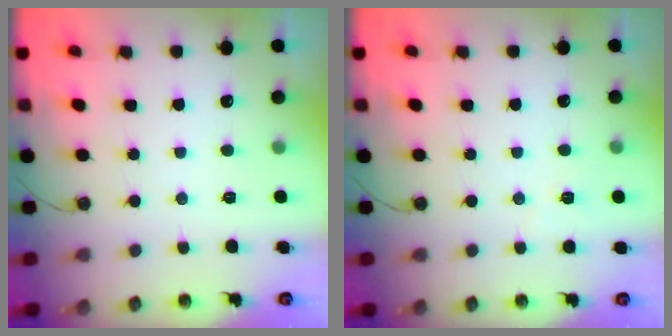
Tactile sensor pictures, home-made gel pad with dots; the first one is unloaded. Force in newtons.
{"total": 2.9, "press": 2.7, "slide": 0.9}